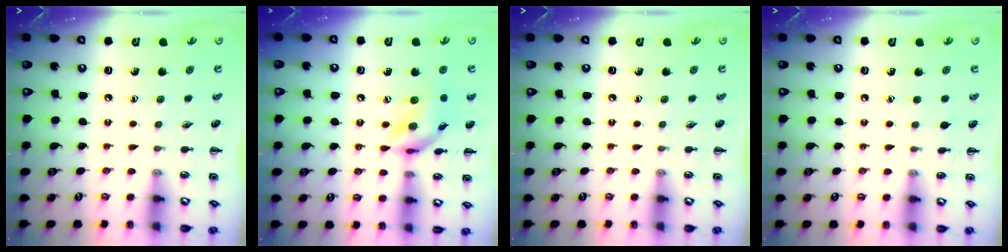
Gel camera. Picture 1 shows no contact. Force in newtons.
{"total": 13.2, "press": 13.0, "slide": 2.0}
{"total": 0.0}
{"total": 3.2, "press": 3.0, "slide": 1.2}